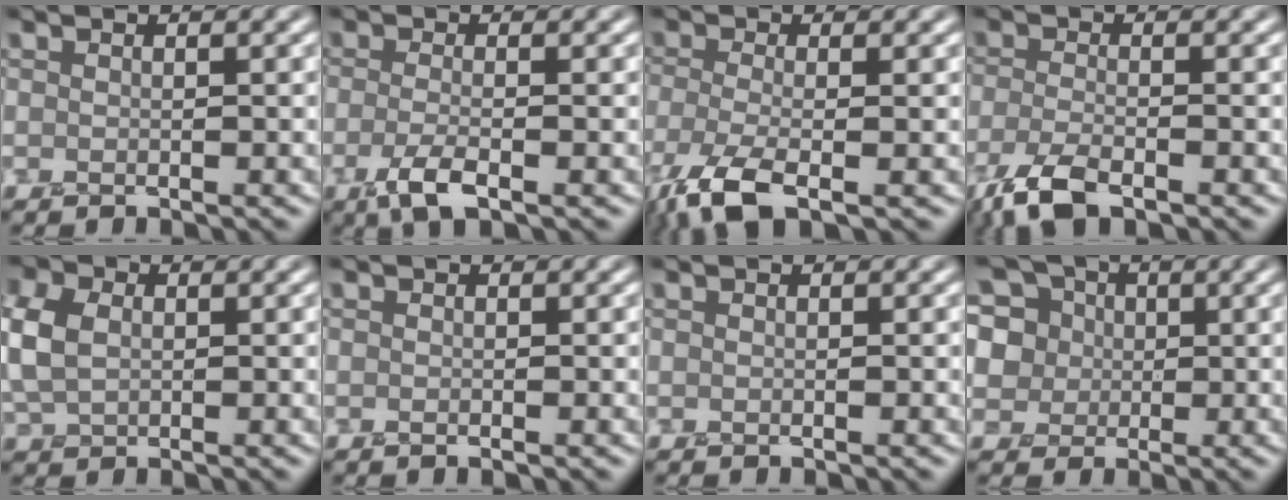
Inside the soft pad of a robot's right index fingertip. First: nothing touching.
{"total": 2.7, "force": [-1.2, 0.9, 2.2], "torque": [-0.047, 0.001, -0.028]}
{"total": 5.4, "force": [-3.2, 1.9, 3.9], "torque": [-0.091, -0.009, -0.068]}
{"total": 4.3, "force": [-3.2, 1.2, 2.5], "torque": [-0.062, -0.005, -0.068]}
{"total": 3.4, "force": [0.9, 2.7, 1.9], "torque": [-0.058, 0.013, 0.016]}
{"total": 0.0}
{"total": 0.0}
{"total": 11.6, "force": [5.2, 9.5, 4.1], "torque": [-0.102, 0.061, 0.073]}